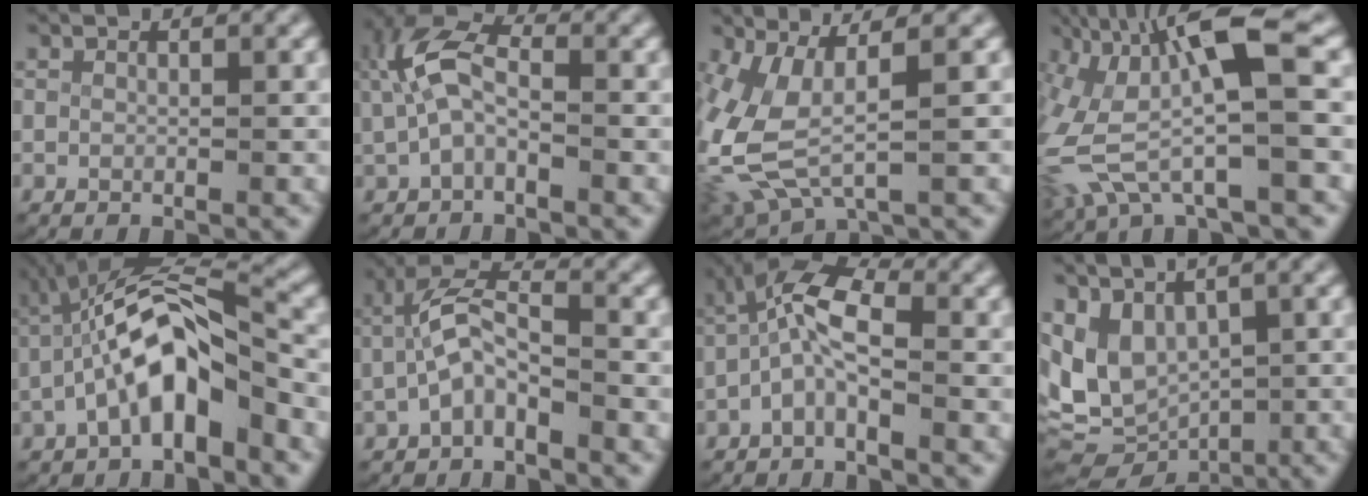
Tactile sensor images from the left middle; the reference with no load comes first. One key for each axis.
{"total": 5.1, "fx": 0.3, "fy": 3.3, "fz": 3.8, "tx": -0.088, "ty": -0.003, "tz": 0.005}
{"total": 7.6, "fx": 0.6, "fy": 5.3, "fz": 5.4, "tx": -0.139, "ty": -0.017, "tz": 0.019}
{"total": 9.0, "fx": 1.1, "fy": 4.7, "fz": 7.7, "tx": -0.164, "ty": -0.002, "tz": 0.020}
{"total": 8.1, "fx": -0.7, "fy": 3.9, "fz": 7.0, "tx": -0.128, "ty": 0.011, "tz": -0.015}
{"total": 4.5, "fx": -1.1, "fy": 2.8, "fz": 3.3, "tx": -0.067, "ty": -0.004, "tz": -0.025}
{"total": 6.1, "fx": -0.6, "fy": 4.0, "fz": 4.5, "tx": -0.096, "ty": -0.012, "tz": -0.018}
{"total": 11.8, "fx": -0.8, "fy": 10.3, "fz": 5.6, "tx": -0.141, "ty": -0.049, "tz": -0.003}